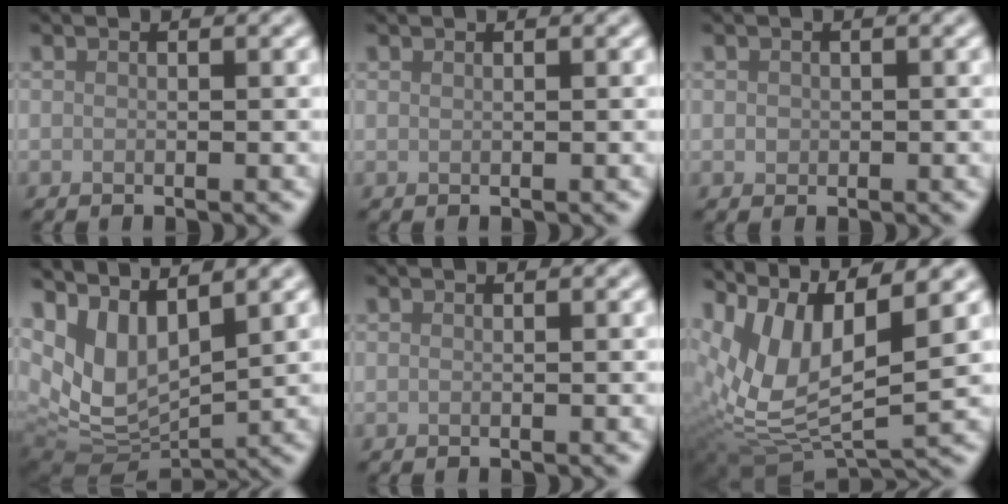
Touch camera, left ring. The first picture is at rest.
{"total": 0.0}
{"total": 0.7, "force": [0.1, 0.7, 0.2], "torque": [0.002, -0.003, 0.000]}
{"total": 8.8, "force": [3.5, 4.9, 6.4], "torque": [-0.122, -0.013, 0.081]}
{"total": 0.0}
{"total": 9.2, "force": [4.2, 3.4, 7.5], "torque": [-0.154, 0.004, 0.079]}